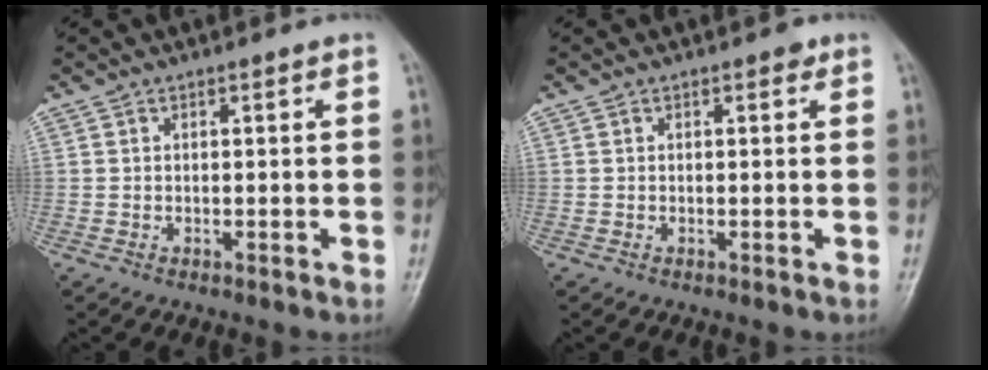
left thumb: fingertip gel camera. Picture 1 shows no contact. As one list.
[{"total": 0.9, "force": [0.4, 0.6, 0.5], "torque": [0.002, 0.000, 0.000]}]